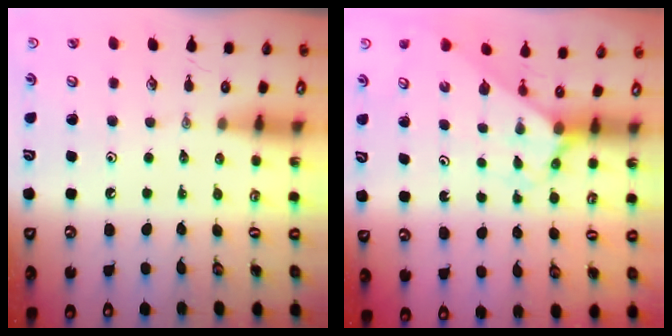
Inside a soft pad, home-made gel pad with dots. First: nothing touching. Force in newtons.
{"total": 2.1, "press": 2.1, "slide": 0.2}